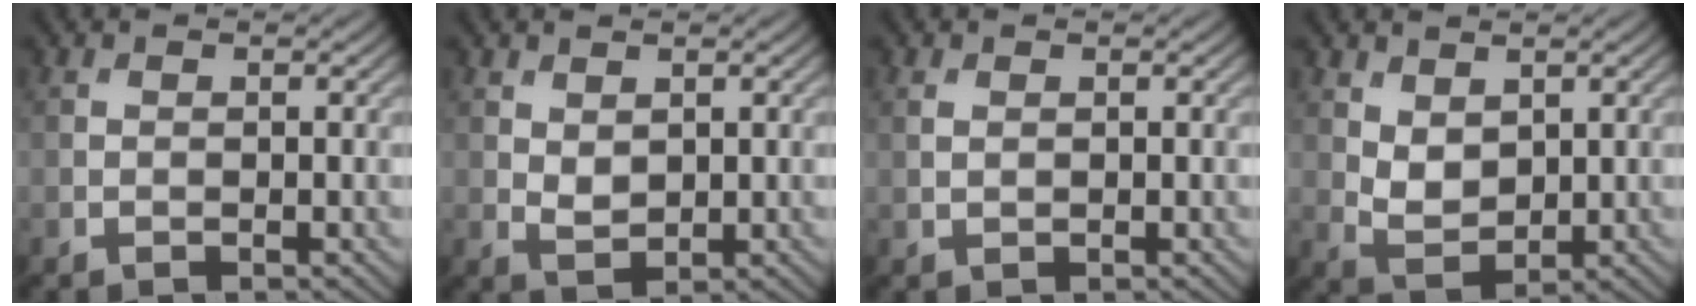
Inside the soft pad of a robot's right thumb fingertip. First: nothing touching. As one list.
[{"total": 2.1, "force": [1.0, 1.3, 1.3], "torque": [-0.031, -0.006, 0.025]}, {"total": 1.0, "force": [0.5, 0.6, 0.7], "torque": [-0.020, -0.001, 0.012]}, {"total": 3.9, "force": [1.7, 2.5, 2.5], "torque": [-0.061, -0.009, 0.039]}]